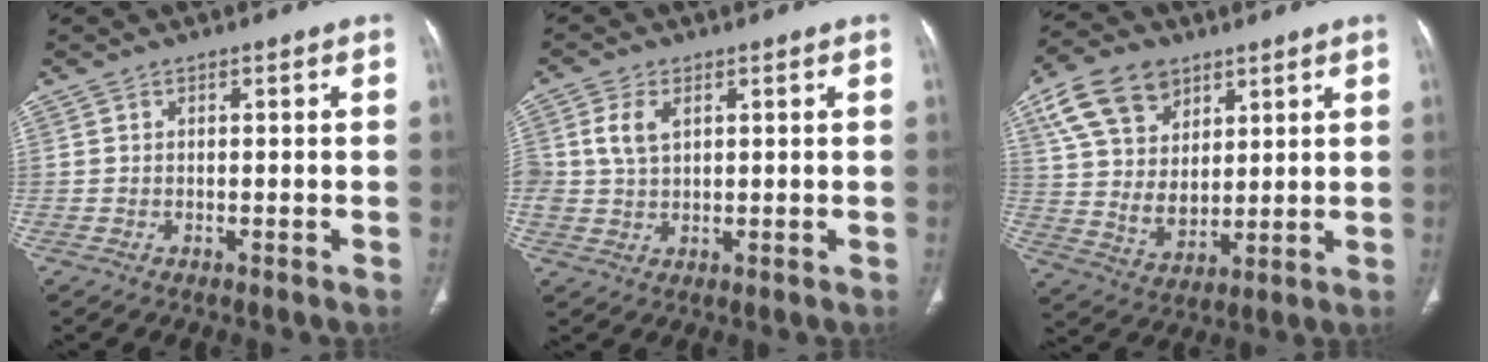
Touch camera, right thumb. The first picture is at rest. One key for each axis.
{"total": 4.8, "fx": 1.5, "fy": 3.0, "fz": 3.4, "tx": -0.068, "ty": 0.001, "tz": 0.033}
{"total": 15.1, "fx": 7.4, "fy": 10.2, "fz": 8.4, "tx": -0.138, "ty": -0.024, "tz": 0.150}